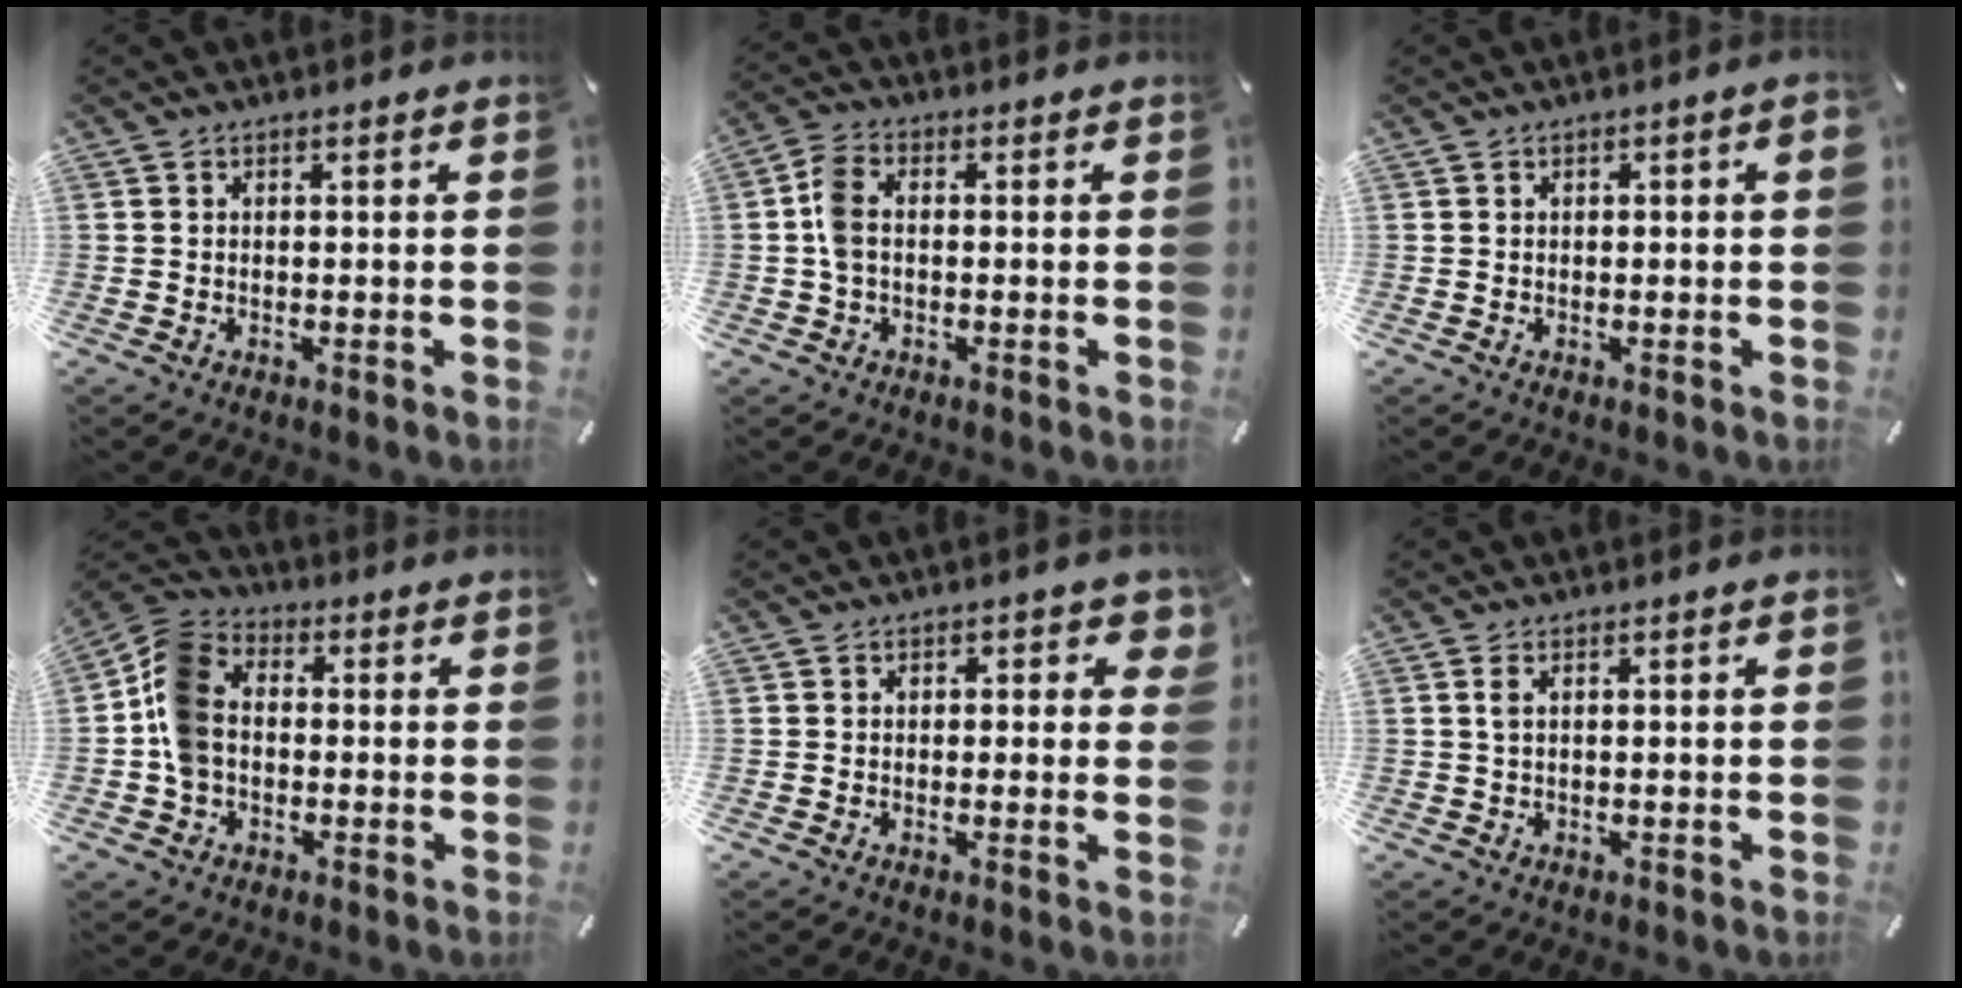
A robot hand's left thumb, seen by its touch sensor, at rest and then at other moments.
{"total": 5.0, "force": [-0.1, 3.1, 3.9], "torque": [-0.087, 0.005, -0.003]}
{"total": 1.0, "force": [0.0, 0.3, 1.0], "torque": [-0.015, 0.001, -0.002]}
{"total": 10.0, "force": [-1.3, 7.9, 6.0], "torque": [-0.128, 0.028, -0.019]}
{"total": 2.3, "force": [0.7, 1.5, 1.6], "torque": [-0.009, -0.002, 0.006]}
{"total": 1.4, "force": [0.3, 0.3, 1.3], "torque": [-0.025, 0.002, 0.004]}